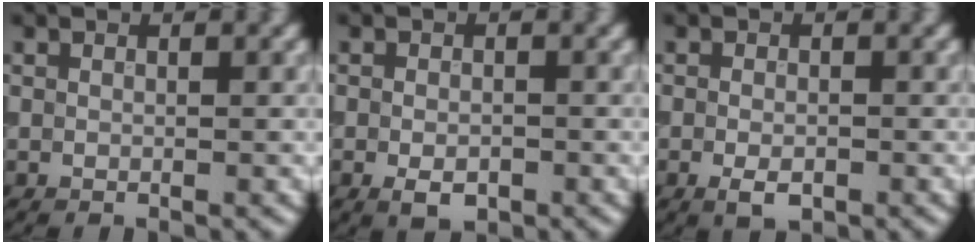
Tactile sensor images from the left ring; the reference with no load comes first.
{"total": 2.2, "force": [-0.9, 1.3, 1.6], "torque": [-0.026, -0.003, -0.014]}
{"total": 2.1, "force": [-0.8, 1.1, 1.6], "torque": [-0.028, -0.004, -0.013]}